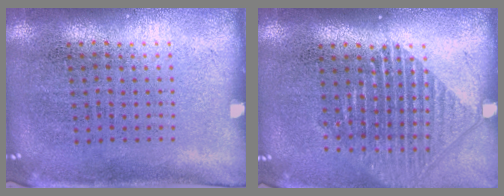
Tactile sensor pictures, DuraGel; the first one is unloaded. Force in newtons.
{"total": 1.4, "press": 1.3, "slide": 0.6}